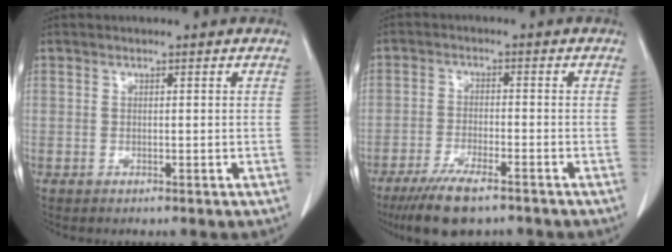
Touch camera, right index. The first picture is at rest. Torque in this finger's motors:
{"motor_torque": [0.83, -0.80, 0.41, 0.11]}